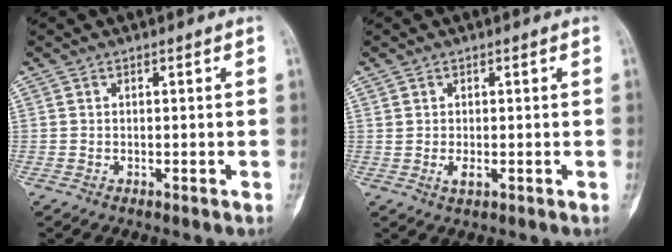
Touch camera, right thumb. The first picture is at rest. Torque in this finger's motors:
{"motor_torque": [-0.19, 0.13, 0.07, 0.17, -0.01]}